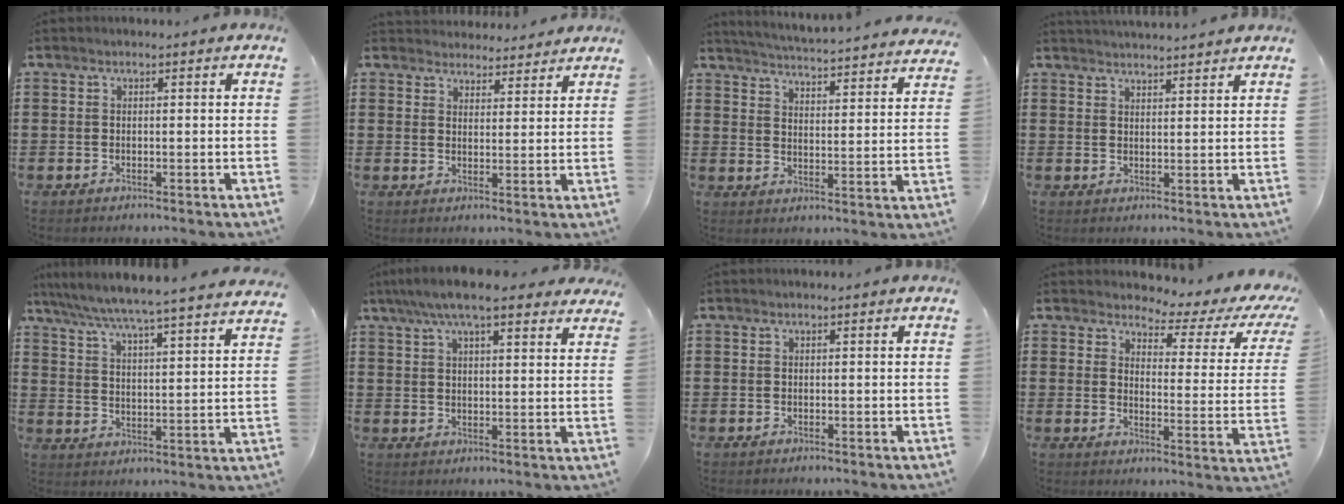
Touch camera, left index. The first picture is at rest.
{"total": 3.5, "force": [3.4, 0.7, -0.2], "torque": [-0.010, -0.014, 0.064]}
{"total": 4.0, "force": [3.8, -1.1, 0.6], "torque": [-0.033, -0.042, 0.059]}
{"total": 2.6, "force": [2.6, -0.5, -0.1], "torque": [-0.005, -0.012, 0.049]}
{"total": 5.6, "force": [5.2, -1.0, 1.8], "torque": [-0.059, -0.045, 0.083]}
{"total": 8.0, "force": [6.5, 1.5, 4.4], "torque": [-0.101, -0.008, 0.118]}
{"total": 0.0}
{"total": 3.4, "force": [2.8, 0.9, 1.6], "torque": [-0.036, -0.027, 0.038]}